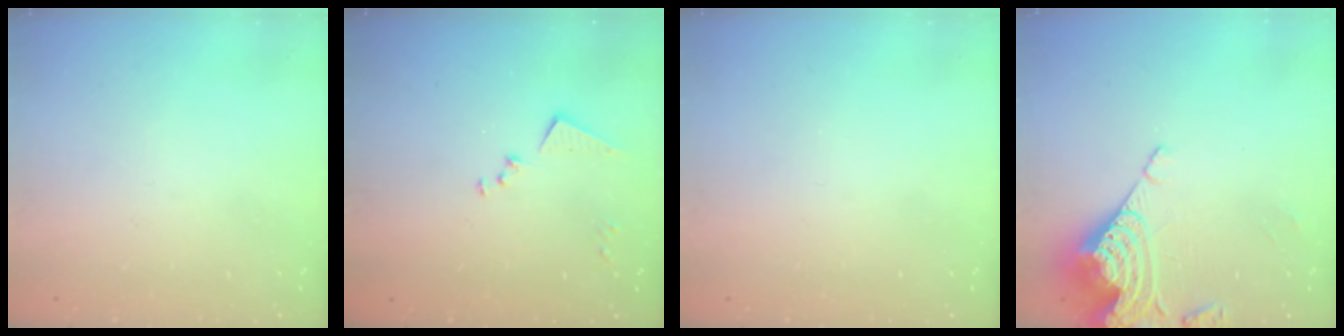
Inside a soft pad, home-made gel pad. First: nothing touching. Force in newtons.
{"total": 9.1, "press": 9.1, "slide": 0.6}
{"total": 0.0}
{"total": 13.0, "press": 12.9, "slide": 1.4}